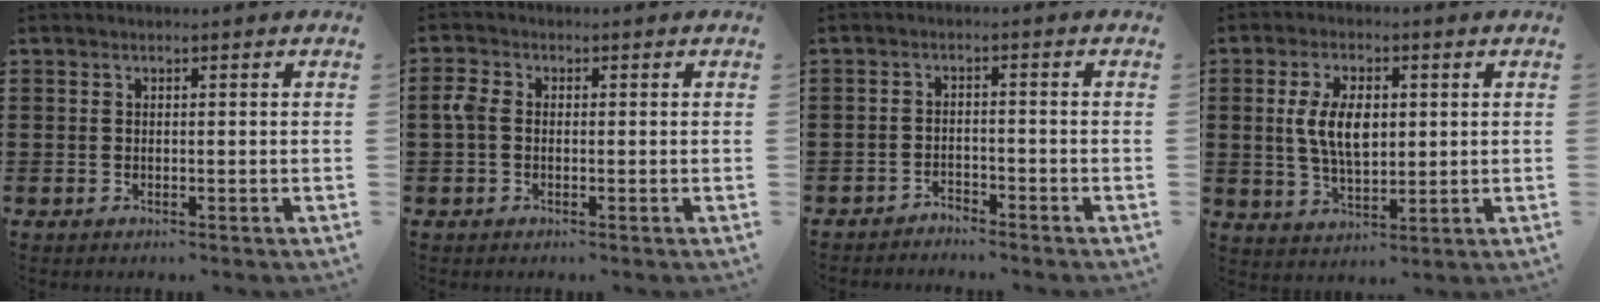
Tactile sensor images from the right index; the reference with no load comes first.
{"total": 2.7, "force": [-0.2, 1.8, 2.0], "torque": [-0.065, -0.002, -0.011]}
{"total": 1.9, "force": [-1.9, 0.3, -0.2], "torque": [-0.004, 0.005, -0.042]}
{"total": 7.5, "force": [0.9, 3.9, 6.3], "torque": [-0.125, 0.007, 0.013]}